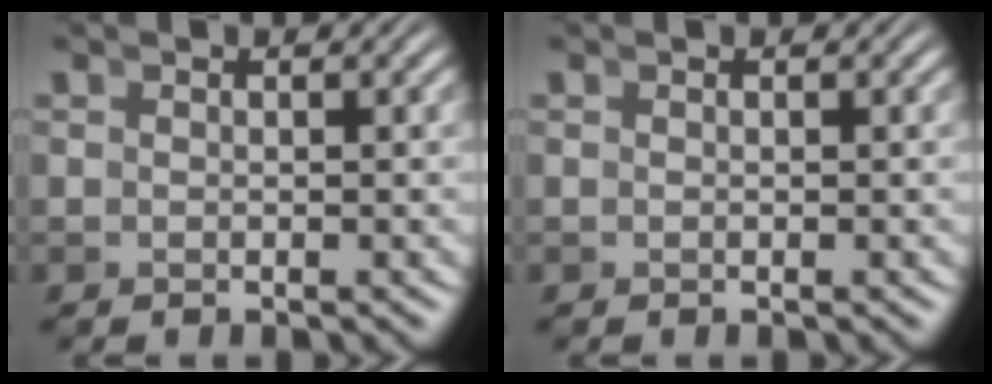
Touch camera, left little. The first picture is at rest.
{"total": 0.0}